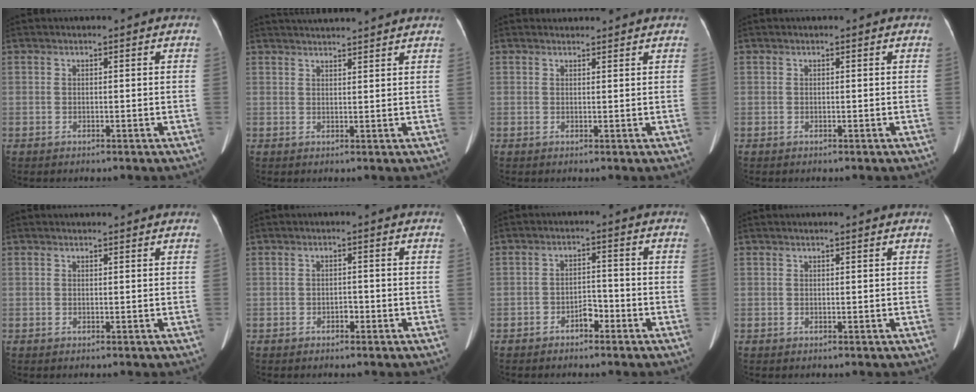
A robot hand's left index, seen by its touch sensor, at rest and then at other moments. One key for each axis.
{"total": 7.6, "fx": 7.3, "fy": -0.3, "fz": 2.4, "tx": -0.037, "ty": 0.032, "tz": 0.095}
{"total": 1.8, "fx": 1.7, "fy": 0.4, "fz": -0.1, "tx": -0.010, "ty": 0.011, "tz": 0.026}
{"total": 0.0}
{"total": 0.8, "fx": 0.8, "fy": 0.2, "fz": 0.0, "tx": -0.012, "ty": 0.005, "tz": 0.012}
{"total": 1.3, "fx": -0.8, "fy": 0.7, "fz": 0.7, "tx": -0.010, "ty": 0.004, "tz": -0.012}
{"total": 3.0, "fx": -2.1, "fy": 1.4, "fz": 1.6, "tx": -0.027, "ty": 0.008, "tz": -0.035}
{"total": 1.0, "fx": 0.9, "fy": 0.0, "fz": 0.4, "tx": -0.013, "ty": 0.008, "tz": 0.013}